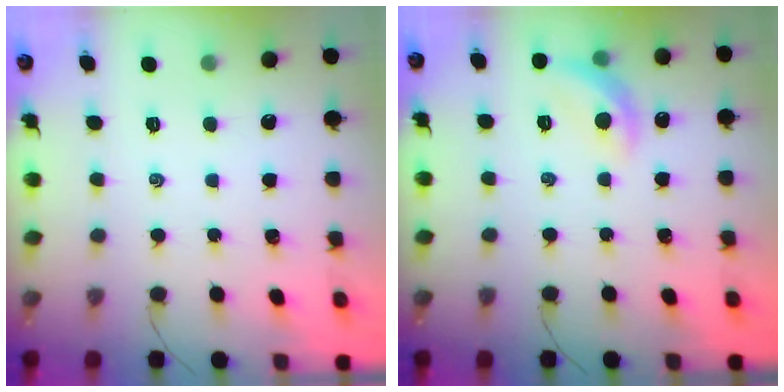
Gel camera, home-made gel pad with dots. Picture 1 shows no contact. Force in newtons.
{"total": 9.3, "press": 9.2, "slide": 1.2}